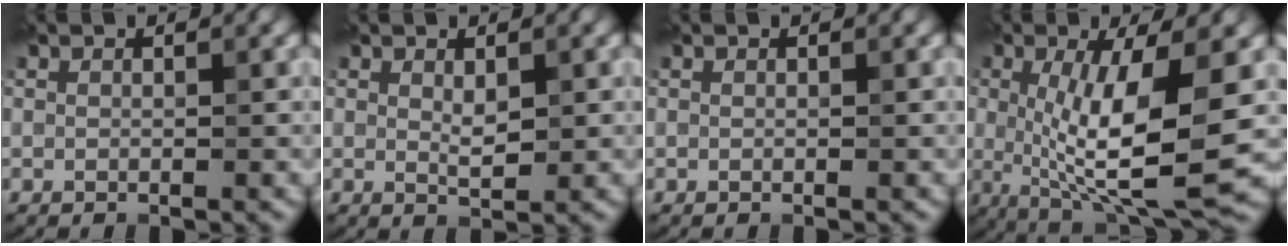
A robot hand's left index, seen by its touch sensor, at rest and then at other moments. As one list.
[{"total": 1.5, "force": [0.4, 0.6, 1.4], "torque": [-0.028, -0.004, 0.012]}, {"total": 0.0}, {"total": 9.7, "force": [-0.2, 2.8, 9.3], "torque": [-0.164, -0.018, 0.003]}]